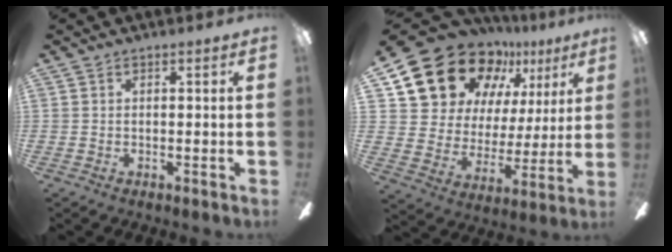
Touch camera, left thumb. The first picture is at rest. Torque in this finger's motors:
{"motor_torque": [0.71, 0.72, 1.39, -1.37, 0.10]}